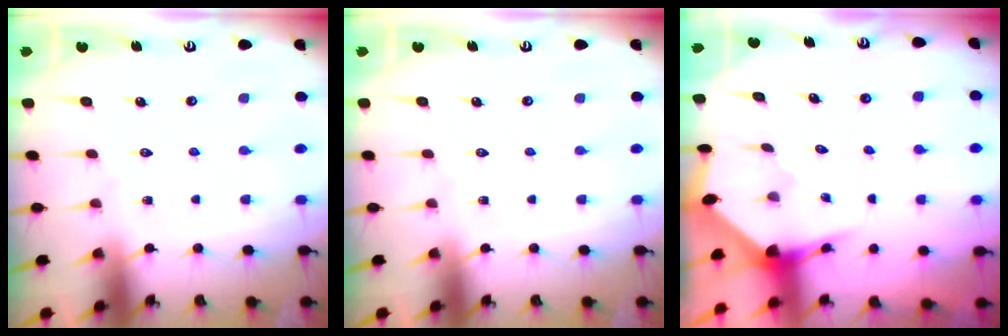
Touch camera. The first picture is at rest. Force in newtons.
{"total": 0.0}
{"total": 3.3, "press": 3.3, "slide": 0.3}